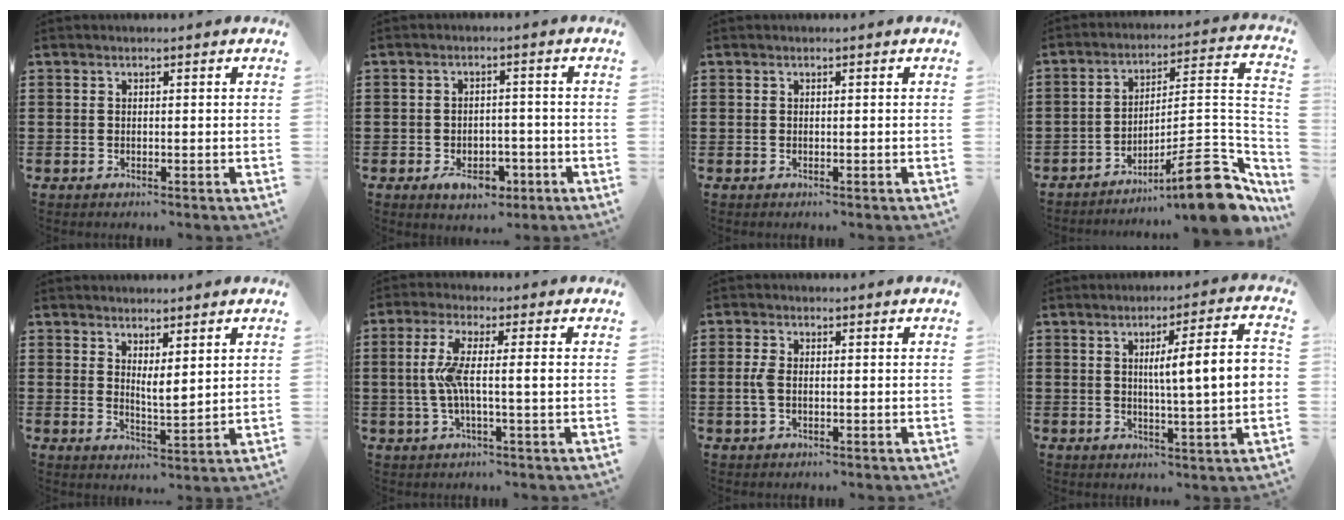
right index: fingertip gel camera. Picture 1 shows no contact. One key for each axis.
{"total": 5.0, "fx": -2.6, "fy": 2.9, "fz": 3.1, "tx": -0.055, "ty": 0.008, "tz": -0.045}
{"total": 0.0}
{"total": 12.8, "fx": -8.2, "fy": 2.4, "fz": 9.5, "tx": -0.121, "ty": 0.014, "tz": -0.143}
{"total": 2.6, "fx": 2.2, "fy": 0.4, "fz": 1.3, "tx": -0.025, "ty": -0.002, "tz": 0.038}
{"total": 6.2, "fx": -0.2, "fy": 0.6, "fz": 6.1, "tx": -0.125, "ty": -0.007, "tz": -0.014}
{"total": 2.9, "fx": -0.3, "fy": 1.3, "fz": 2.5, "tx": -0.064, "ty": -0.002, "tz": -0.011}
{"total": 8.2, "fx": 0.7, "fy": 0.7, "fz": 8.1, "tx": -0.134, "ty": -0.006, "tz": -0.001}